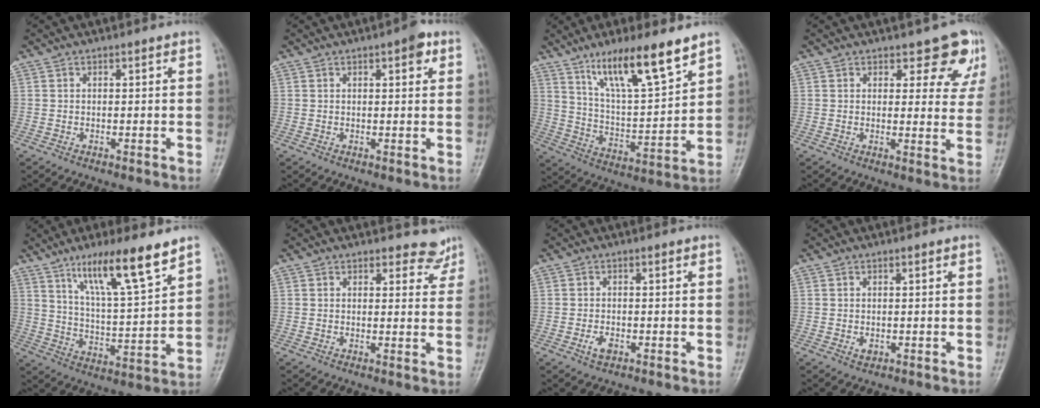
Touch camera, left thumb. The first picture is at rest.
{"total": 3.1, "force": [1.5, 1.1, 2.5], "torque": [-0.026, -0.002, 0.015]}
{"total": 15.1, "force": [10.3, 2.9, 10.6], "torque": [-0.170, -0.055, 0.192]}
{"total": 7.2, "force": [5.3, 3.5, 3.2], "torque": [0.001, -0.035, 0.053]}
{"total": 13.7, "force": [9.2, 1.8, 10.0], "torque": [-0.165, -0.051, 0.165]}
{"total": 4.1, "force": [3.7, 1.8, 0.0], "torque": [0.028, -0.028, 0.029]}
{"total": 2.2, "force": [-0.9, 1.3, 1.5], "torque": [-0.030, 0.000, -0.016]}
{"total": 1.2, "force": [-0.1, 0.9, 0.8], "torque": [-0.009, -0.002, 0.000]}